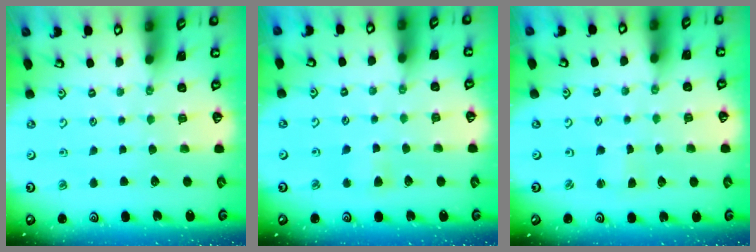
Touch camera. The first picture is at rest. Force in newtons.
{"total": 3.3, "press": 3.3, "slide": 0.5}
{"total": 1.9, "press": 1.8, "slide": 0.3}